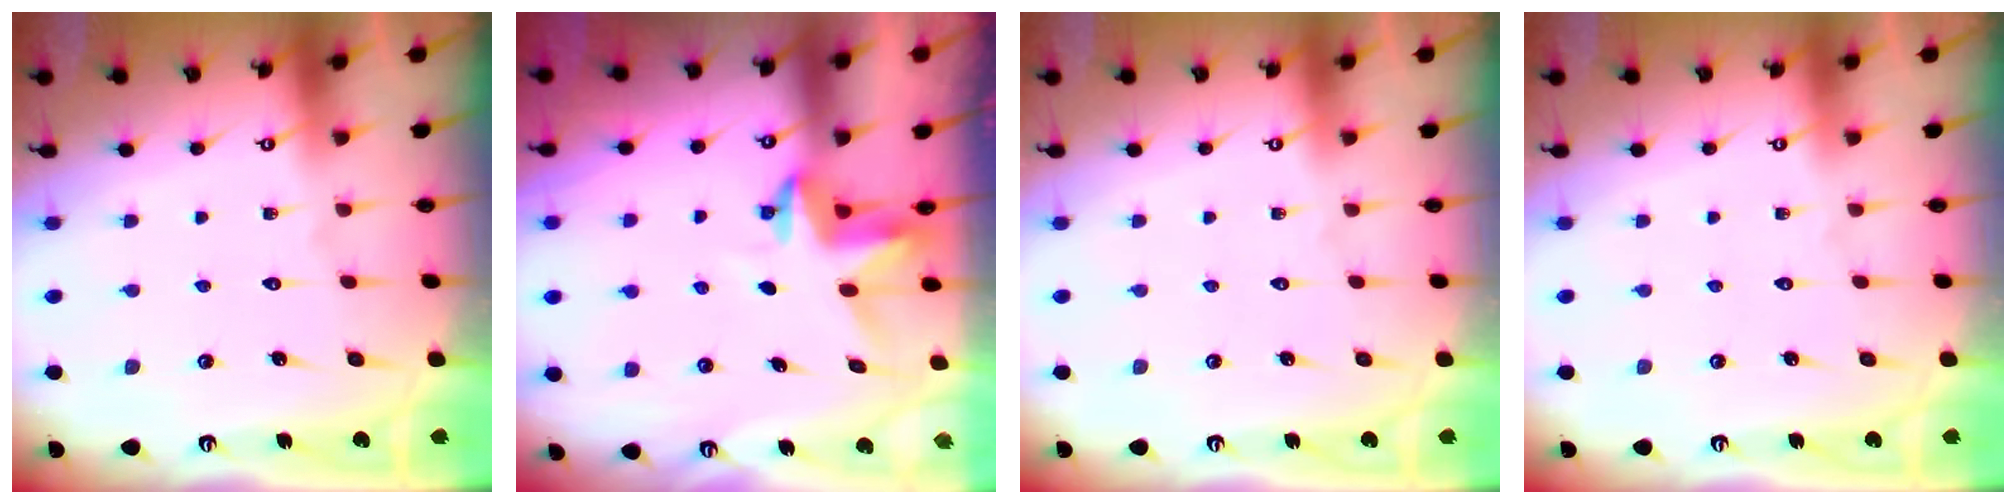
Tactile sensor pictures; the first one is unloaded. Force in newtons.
{"total": 3.9, "press": 3.9, "slide": 0.4}
{"total": 0.0}
{"total": 0.0}